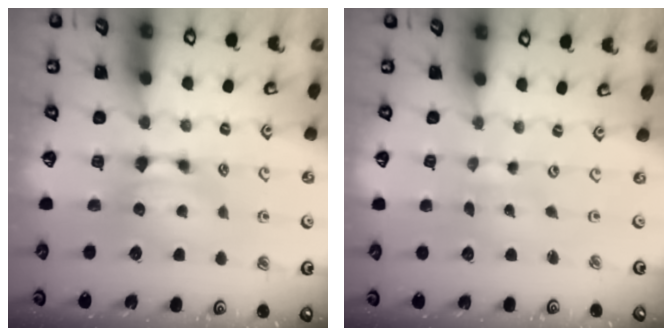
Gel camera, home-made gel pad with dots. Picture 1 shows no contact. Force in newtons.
{"total": 6.4, "press": 6.4, "slide": 0.4}